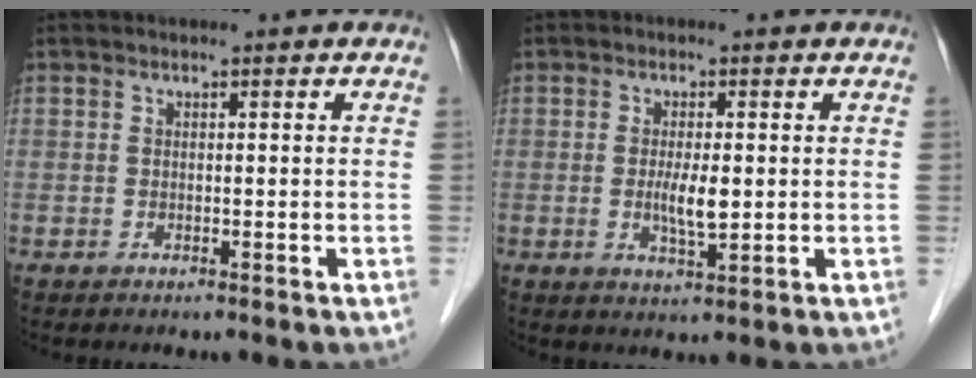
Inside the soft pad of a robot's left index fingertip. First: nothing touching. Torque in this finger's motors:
{"motor_torque": [0.46, 0.38, 0.13, 0.10]}